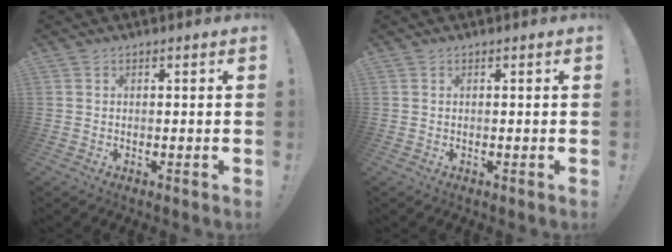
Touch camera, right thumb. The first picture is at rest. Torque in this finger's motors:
{"motor_torque": [-0.05, 0.05, 0.07, -0.05, 0.03]}